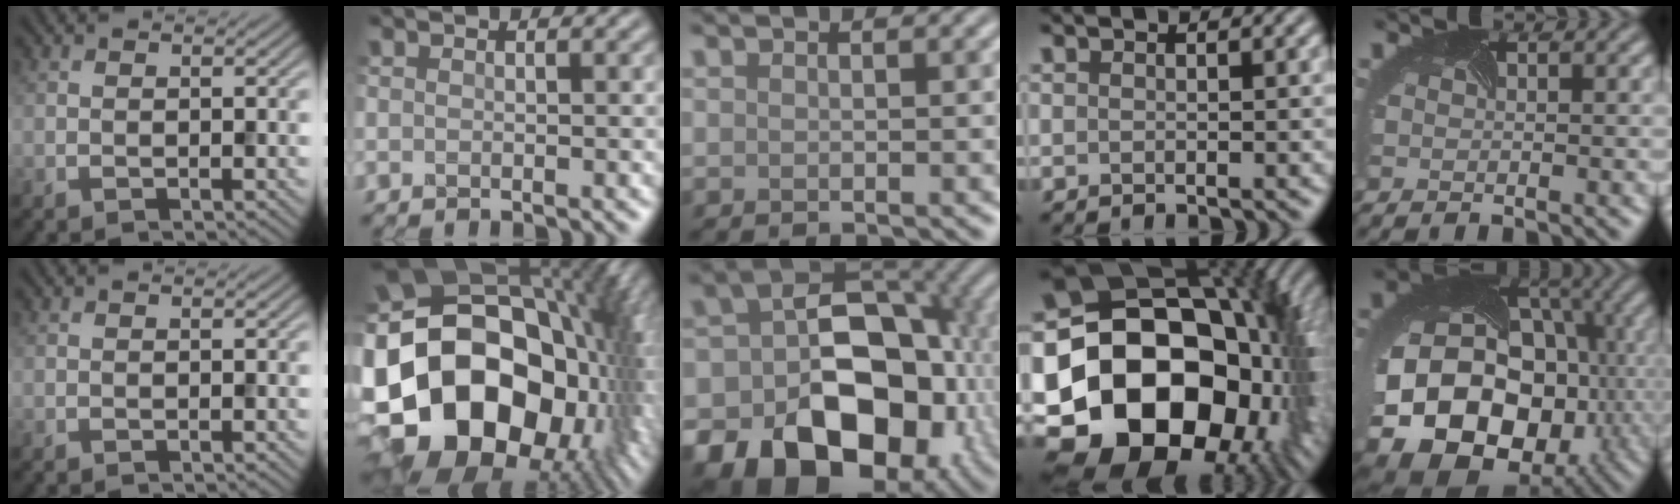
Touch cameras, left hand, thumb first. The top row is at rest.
{"index": {"total": 22.2, "force": [-1.7, 16.2, 15.1], "torque": [-0.284, -0.054, 0.001]}, "middle": {"total": 19.2, "force": [-6.7, 13.7, 11.7], "torque": [-0.149, -0.007, -0.113]}, "ring": {"total": 23.7, "force": [-5.3, 18.4, 14.1], "torque": [-0.219, -0.014, -0.121]}, "little": {"total": 21.4, "force": [-5.5, 16.8, 12.2], "torque": [-0.216, -0.045, -0.098]}}